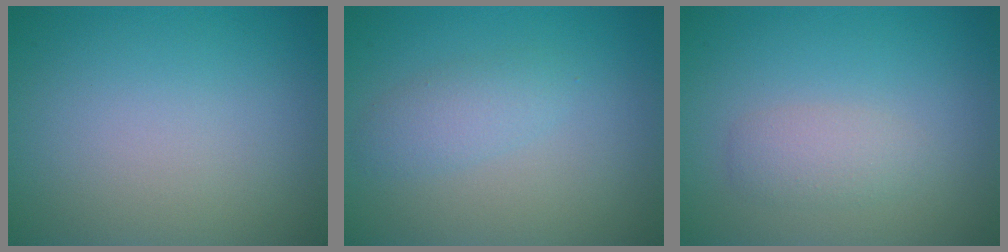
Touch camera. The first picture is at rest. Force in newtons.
{"total": 2.0, "press": 2.0, "slide": 0.1}
{"total": 1.8, "press": 1.8, "slide": 0.1}